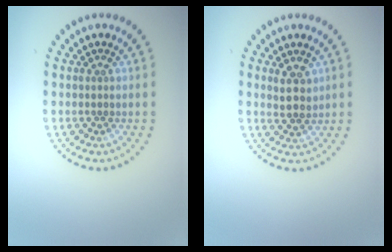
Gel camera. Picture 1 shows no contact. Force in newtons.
{"total": 2.1, "press": 2.0, "slide": 0.8}